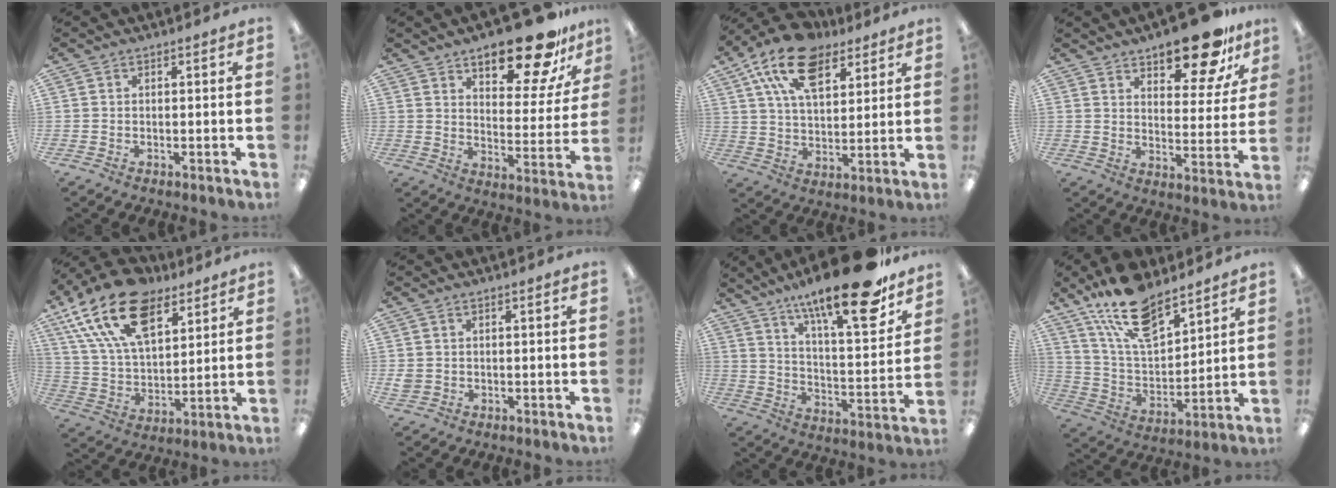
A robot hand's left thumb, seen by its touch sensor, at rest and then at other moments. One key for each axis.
{"total": 18.8, "fx": 13.8, "fy": 6.8, "fz": 10.8, "tx": -0.146, "ty": -0.087, "tz": 0.225}
{"total": 17.2, "fx": 10.0, "fy": 9.7, "fz": 10.0, "tx": -0.175, "ty": -0.034, "tz": 0.182}
{"total": 15.1, "fx": 11.6, "fy": 5.7, "fz": 7.8, "tx": -0.101, "ty": -0.075, "tz": 0.197}
{"total": 21.1, "fx": 12.5, "fy": 11.5, "fz": 12.6, "tx": -0.251, "ty": -0.053, "tz": 0.224}
{"total": 1.8, "fx": 0.1, "fy": 1.6, "fz": 0.7, "tx": -0.013, "ty": 0.005, "tz": 0.000}
{"total": 23.0, "fx": 16.3, "fy": 5.4, "fz": 15.2, "tx": -0.232, "ty": -0.109, "tz": 0.261}
{"total": 17.5, "fx": 13.1, "fy": 7.2, "fz": 9.2, "tx": -0.176, "ty": -0.070, "tz": 0.233}